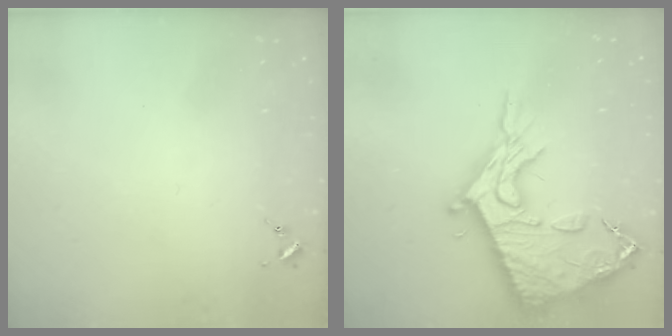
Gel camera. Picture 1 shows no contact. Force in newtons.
{"total": 19.4, "press": 19.4, "slide": 1.4}